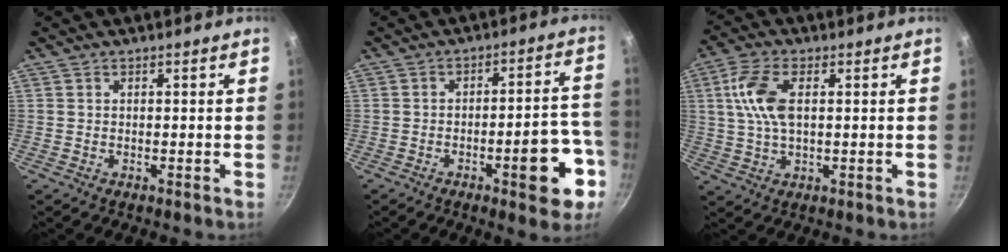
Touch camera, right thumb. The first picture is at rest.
{"total": 12.5, "force": [-5.3, 4.3, 10.5], "torque": [-0.104, 0.044, -0.065]}
{"total": 8.8, "force": [1.7, 4.3, 7.4], "torque": [-0.150, 0.010, 0.029]}